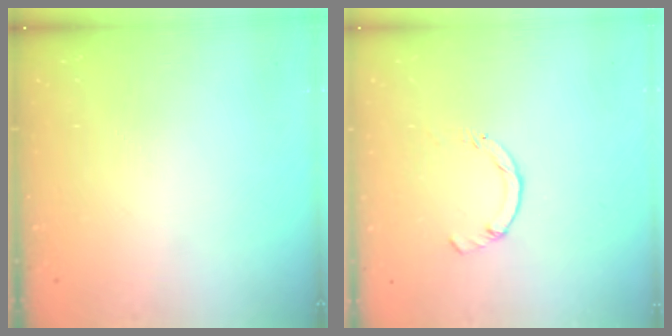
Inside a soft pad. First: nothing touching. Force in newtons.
{"total": 0.0}